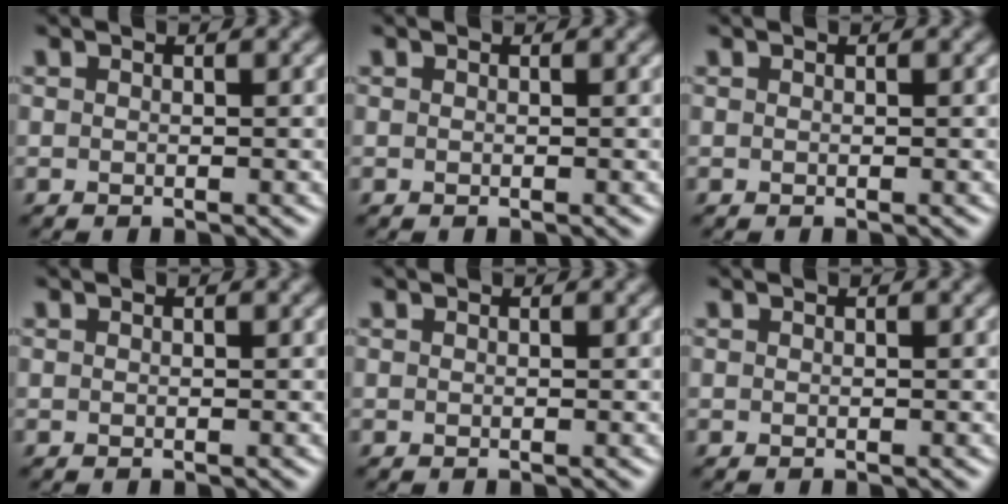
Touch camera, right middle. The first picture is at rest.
{"total": 0.0}
{"total": 0.0}
{"total": 0.0}
{"total": 0.0}
{"total": 0.0}